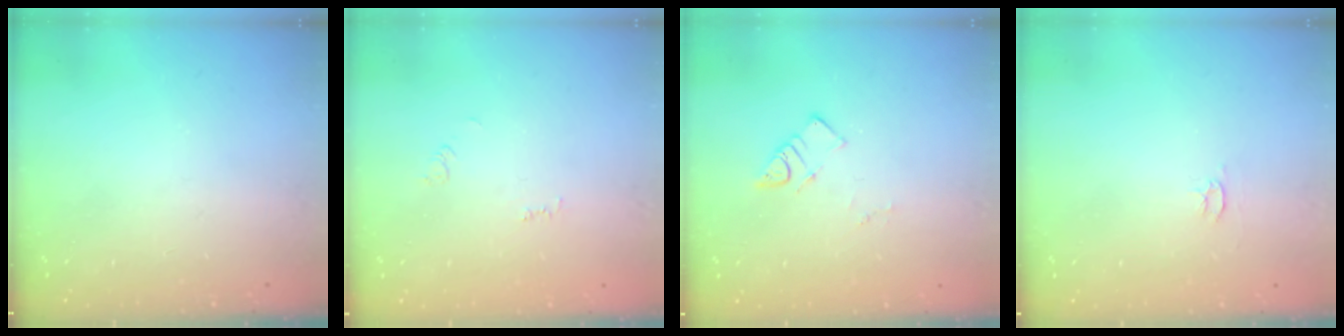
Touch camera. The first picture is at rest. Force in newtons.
{"total": 3.2, "press": 3.1, "slide": 0.6}
{"total": 3.2, "press": 3.2, "slide": 0.2}
{"total": 2.6, "press": 2.6, "slide": 0.3}